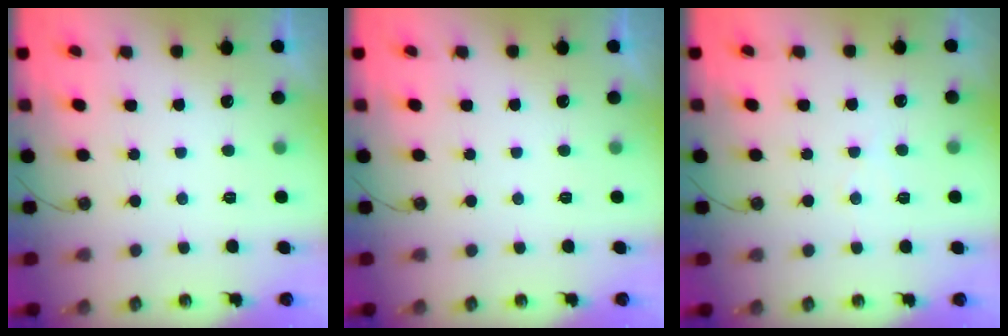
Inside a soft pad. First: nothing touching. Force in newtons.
{"total": 0.0}
{"total": 5.0, "press": 4.9, "slide": 0.7}